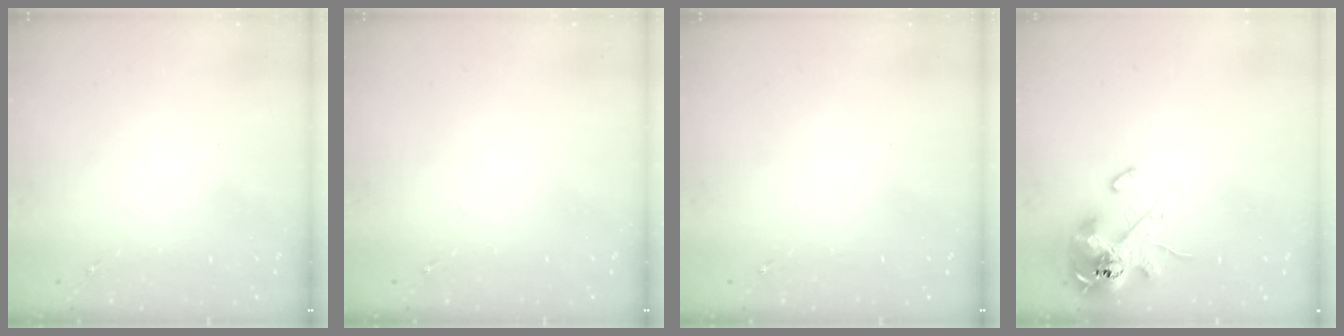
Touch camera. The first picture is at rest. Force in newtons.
{"total": 0.0}
{"total": 0.0}
{"total": 12.8, "press": 12.6, "slide": 2.2}